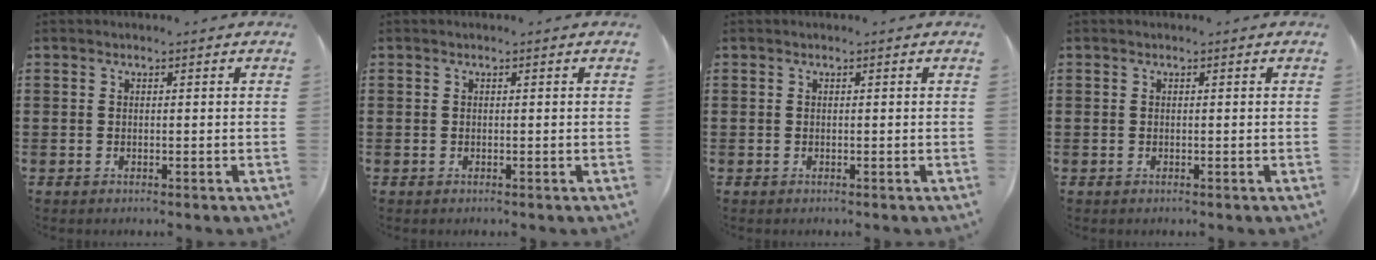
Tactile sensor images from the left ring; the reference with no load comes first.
{"total": 0.0}
{"total": 0.0}
{"total": 0.0}